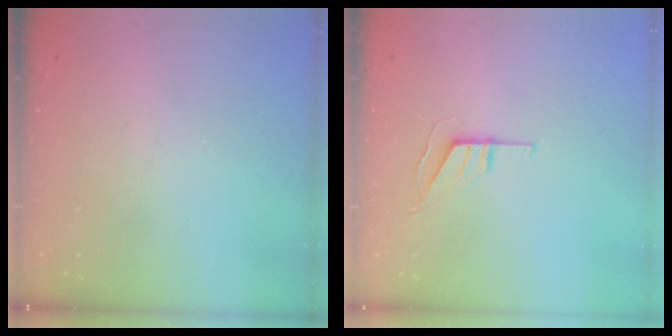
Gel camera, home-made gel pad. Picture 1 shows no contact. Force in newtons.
{"total": 5.5, "press": 5.5, "slide": 0.4}